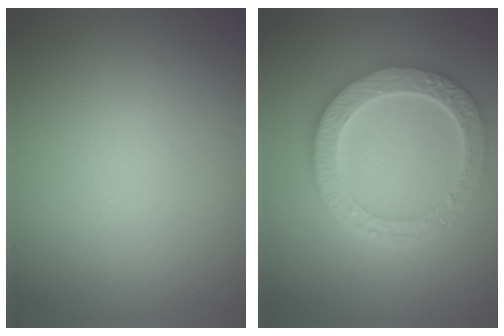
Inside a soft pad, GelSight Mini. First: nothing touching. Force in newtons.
{"total": 6.2, "press": 5.0, "slide": 3.6}